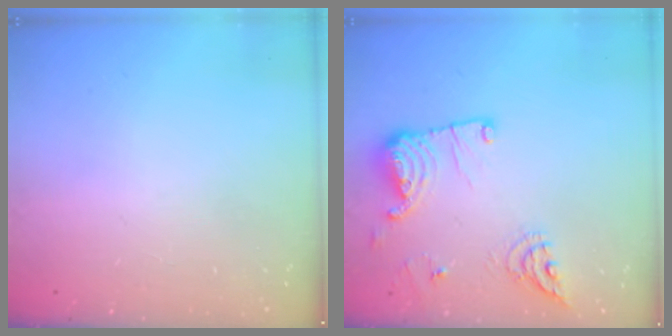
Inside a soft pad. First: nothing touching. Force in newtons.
{"total": 14.5, "press": 14.5, "slide": 0.4}